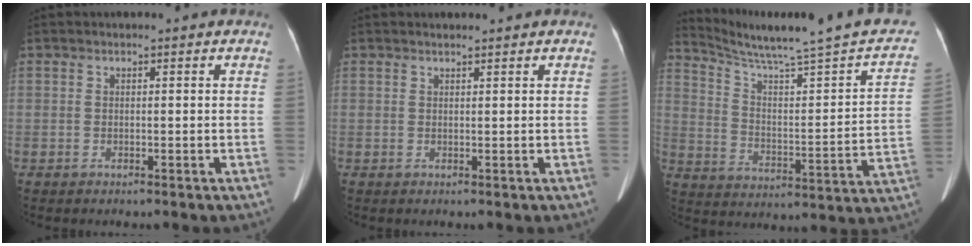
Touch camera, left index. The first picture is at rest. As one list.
[{"total": 1.1, "force": [1.1, -0.1, 0.3], "torque": [-0.008, 0.007, 0.023]}, {"total": 21.4, "force": [18.6, 0.4, 10.6], "torque": [-0.157, -0.049, 0.253]}]